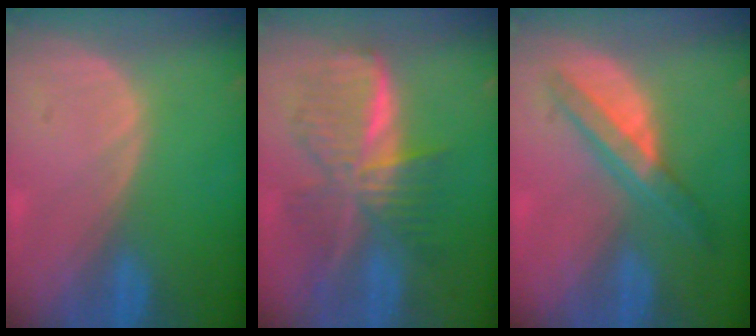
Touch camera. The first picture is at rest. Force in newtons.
{"total": 9.4, "press": 9.4, "slide": 0.5}
{"total": 6.8, "press": 5.8, "slide": 3.5}